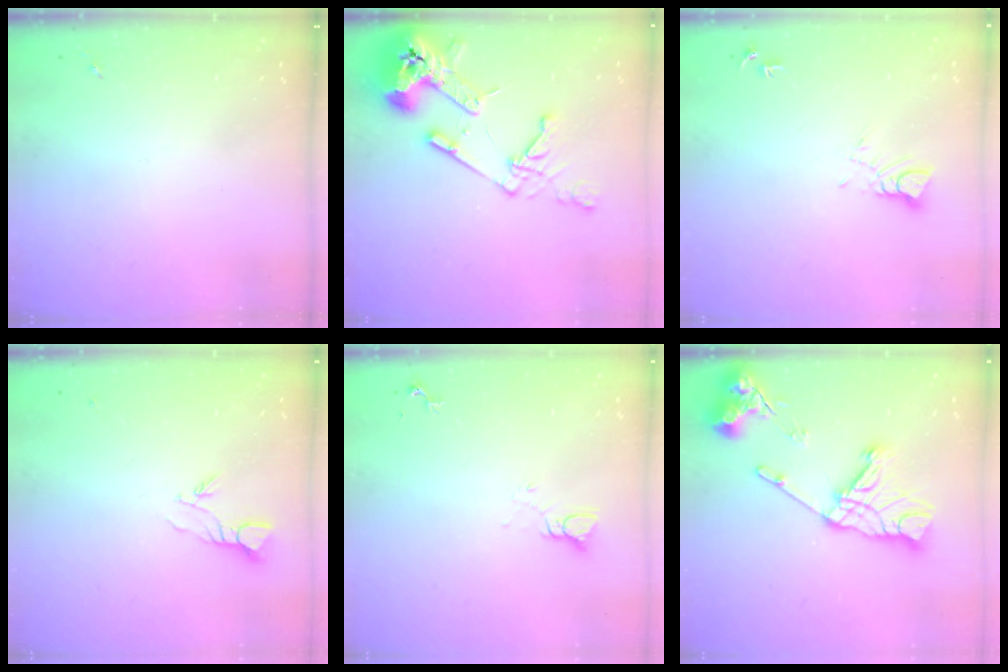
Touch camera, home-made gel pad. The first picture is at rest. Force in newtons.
{"total": 18.8, "press": 18.6, "slide": 2.5}
{"total": 3.8, "press": 3.8, "slide": 0.2}
{"total": 3.8, "press": 3.8, "slide": 0.3}
{"total": 3.0, "press": 3.0, "slide": 0.2}
{"total": 18.1, "press": 18.0, "slide": 2.1}